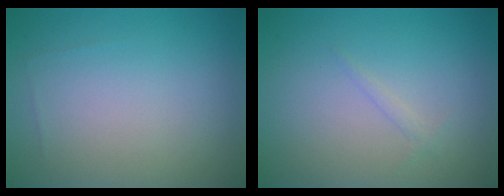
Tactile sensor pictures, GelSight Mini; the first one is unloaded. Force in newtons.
{"total": 0.6, "press": 0.6, "slide": 0.1}